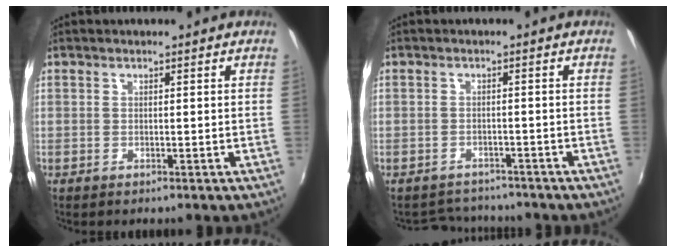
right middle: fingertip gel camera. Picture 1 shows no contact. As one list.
[{"total": 5.5, "force": [-5.2, 1.8, 0.4], "torque": [-0.022, 0.005, -0.079]}]